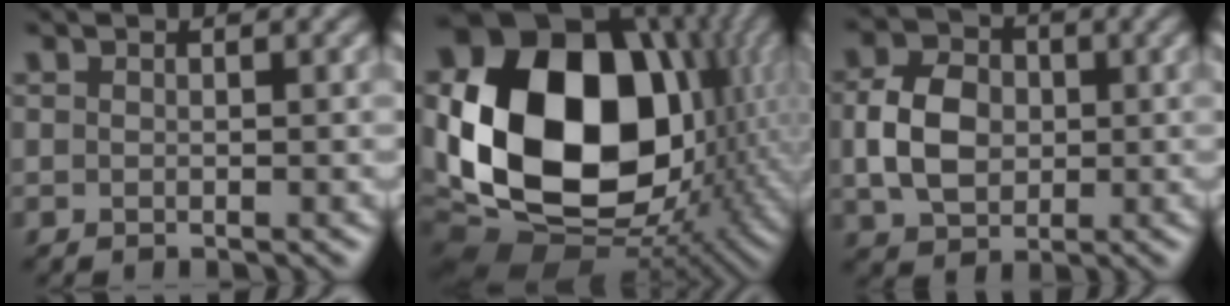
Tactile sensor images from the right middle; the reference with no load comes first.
{"total": 20.0, "force": [1.3, 14.8, 13.3], "torque": [-0.277, -0.018, 0.033]}
{"total": 5.6, "force": [0.0, 4.3, 3.6], "torque": [-0.074, 0.005, -0.003]}